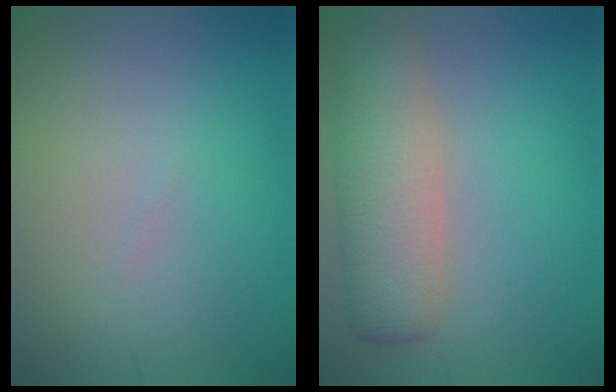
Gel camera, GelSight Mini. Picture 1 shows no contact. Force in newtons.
{"total": 5.5, "press": 5.5, "slide": 0.2}